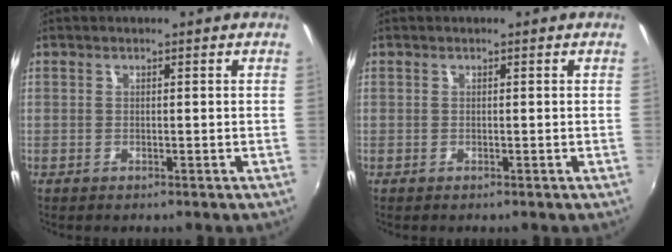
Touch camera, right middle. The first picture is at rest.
{"total": 0.0}